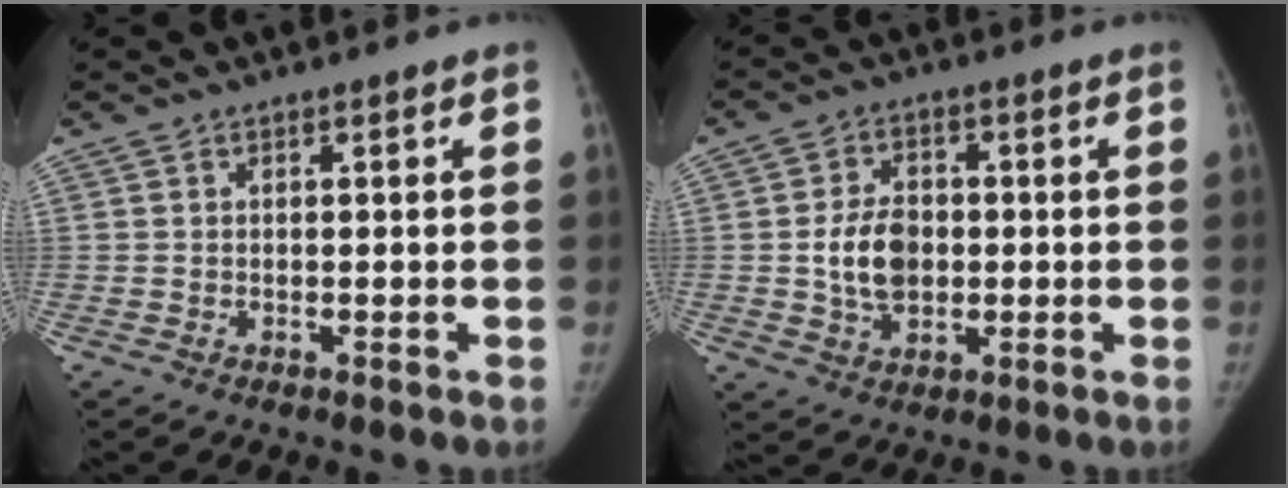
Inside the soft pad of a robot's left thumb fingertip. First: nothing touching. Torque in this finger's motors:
{"motor_torque": [0.01, 0.05, 0.89, 0.00, 0.05]}